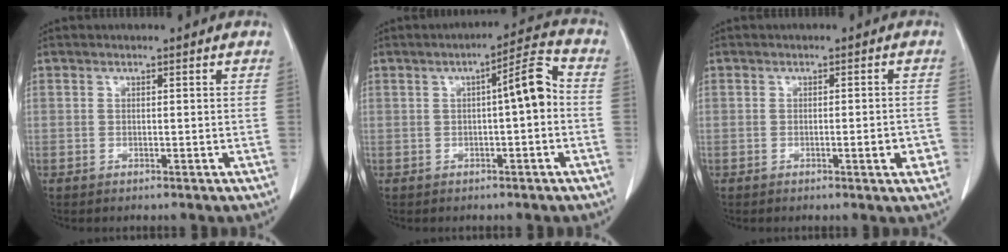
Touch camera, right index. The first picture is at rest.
{"total": 6.0, "force": [0.0, 0.7, 5.9], "torque": [-0.084, 0.019, -0.004]}
{"total": 3.1, "force": [-1.1, 0.6, 2.8], "torque": [-0.034, -0.001, -0.014]}